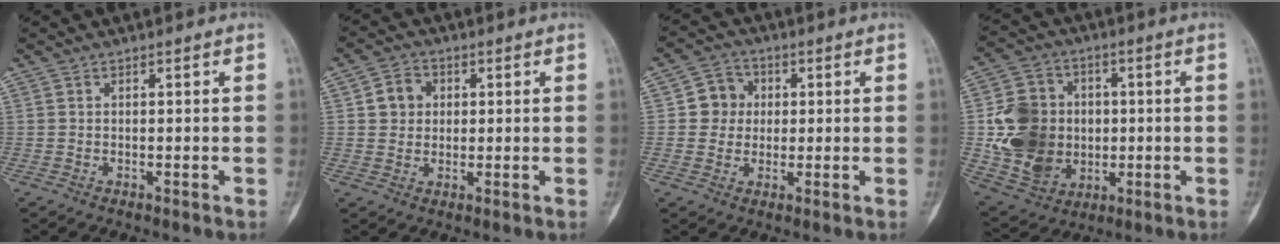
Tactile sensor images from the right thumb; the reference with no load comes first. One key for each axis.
{"total": 5.2, "fx": 1.1, "fy": 4.6, "fz": 2.2, "tx": -0.011, "ty": 0.003, "tz": 0.013}
{"total": 6.2, "fx": 0.6, "fy": 5.8, "fz": 1.9, "tx": 0.005, "ty": 0.009, "tz": 0.002}
{"total": 17.1, "fx": -0.4, "fy": 14.3, "fz": 9.4, "tx": -0.133, "ty": 0.012, "tz": 0.009}